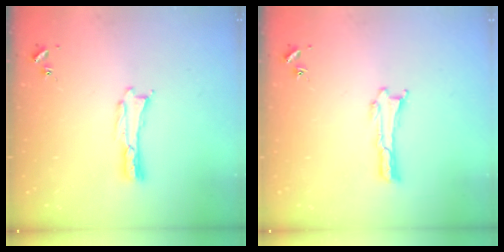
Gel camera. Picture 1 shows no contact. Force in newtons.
{"total": 0.0}